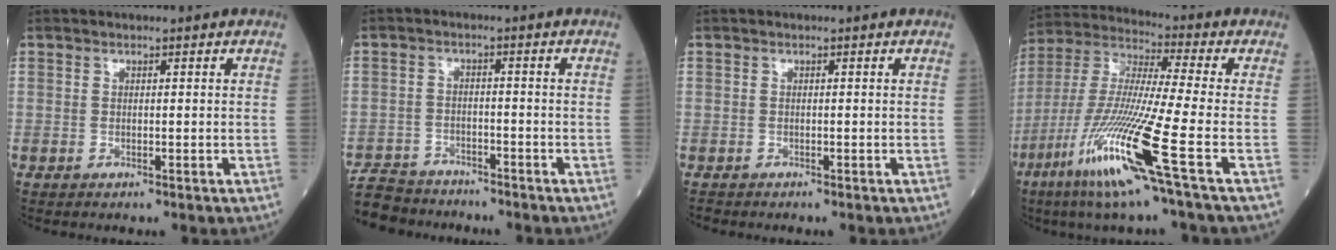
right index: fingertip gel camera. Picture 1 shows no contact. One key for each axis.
{"total": 8.5, "fx": -7.8, "fy": 3.3, "fz": 0.8, "tx": -0.021, "ty": 0.002, "tz": -0.134}
{"total": 0.8, "fx": -0.7, "fy": 0.3, "fz": -0.2, "tx": -0.006, "ty": 0.001, "tz": -0.017}
{"total": 17.6, "fx": -8.0, "fy": -1.0, "fz": 15.6, "tx": -0.342, "ty": -0.041, "tz": -0.160}